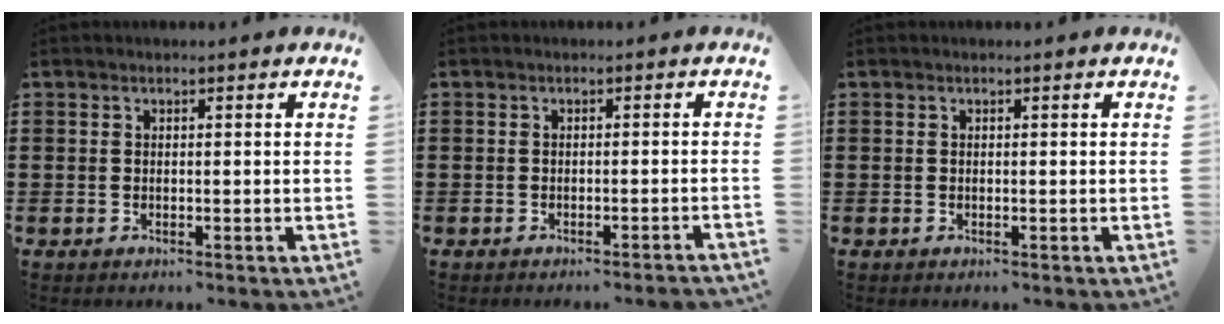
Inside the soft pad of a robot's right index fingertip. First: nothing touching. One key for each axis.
{"total": 1.1, "fx": -1.0, "fy": -0.1, "fz": 0.4, "tx": -0.007, "ty": 0.000, "tz": -0.021}
{"total": 0.0}